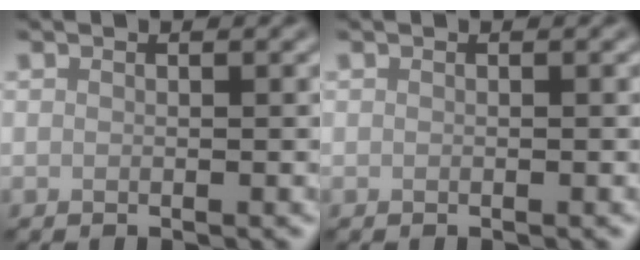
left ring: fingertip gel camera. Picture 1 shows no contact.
{"total": 0.0}